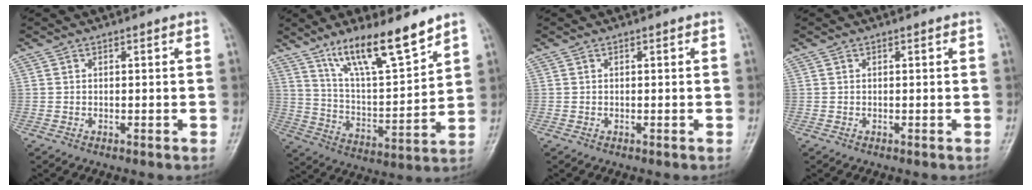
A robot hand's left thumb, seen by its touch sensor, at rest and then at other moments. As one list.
[{"total": 15.0, "force": [10.9, 3.1, 9.8], "torque": [-0.154, -0.066, 0.204]}, {"total": 0.0}, {"total": 0.0}]